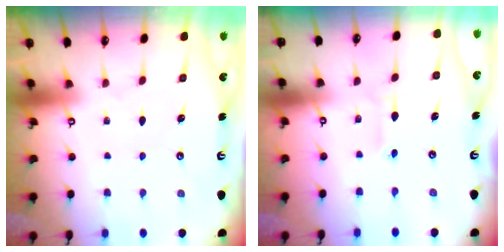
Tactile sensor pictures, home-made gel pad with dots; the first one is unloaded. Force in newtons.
{"total": 3.6, "press": 3.5, "slide": 1.1}